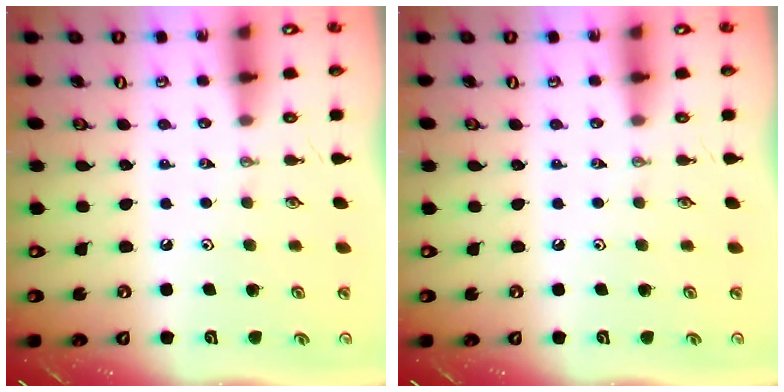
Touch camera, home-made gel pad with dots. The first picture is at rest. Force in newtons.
{"total": 0.0}